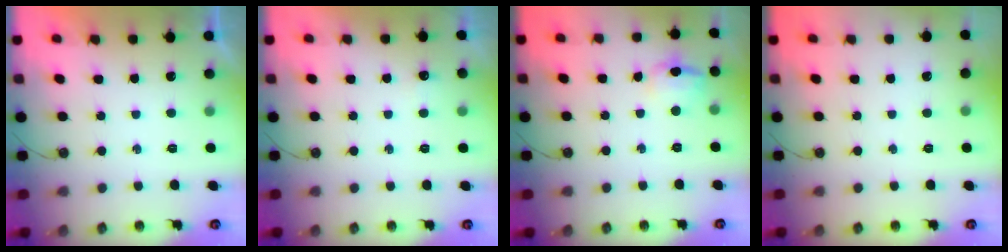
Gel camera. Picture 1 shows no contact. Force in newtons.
{"total": 2.8, "press": 2.7, "slide": 0.4}
{"total": 8.9, "press": 8.8, "slide": 1.2}
{"total": 0.0}